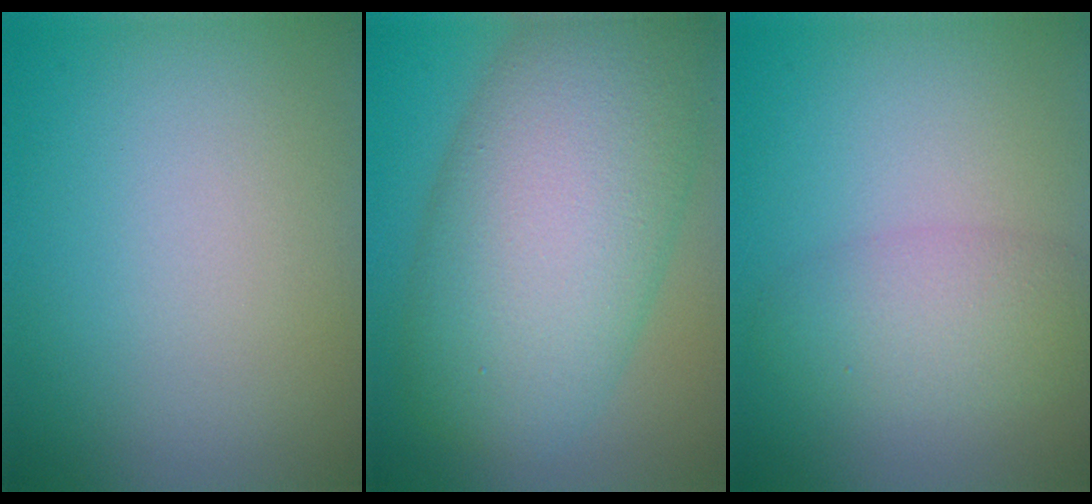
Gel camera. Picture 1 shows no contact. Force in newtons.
{"total": 12.3, "press": 12.3, "slide": 0.4}
{"total": 2.4, "press": 2.4, "slide": 0.2}